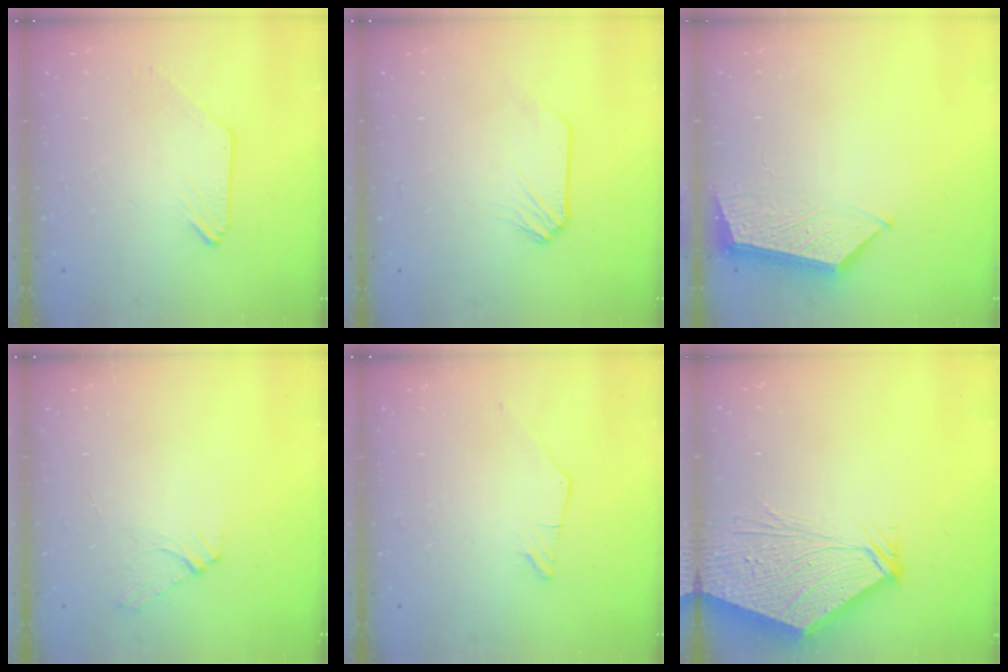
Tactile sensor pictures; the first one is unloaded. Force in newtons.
{"total": 0.0}
{"total": 7.0, "press": 7.0, "slide": 0.1}
{"total": 4.3, "press": 4.2, "slide": 0.6}
{"total": 0.0}
{"total": 11.8, "press": 11.7, "slide": 1.5}